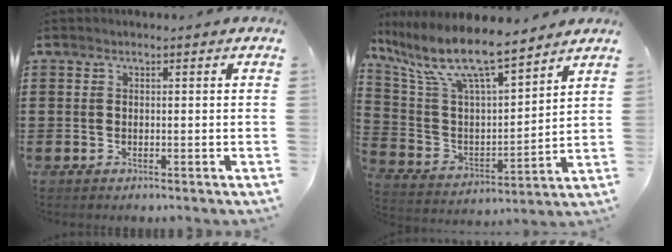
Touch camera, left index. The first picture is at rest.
{"total": 11.2, "force": [8.7, 2.2, 6.7], "torque": [-0.164, -0.053, 0.150]}